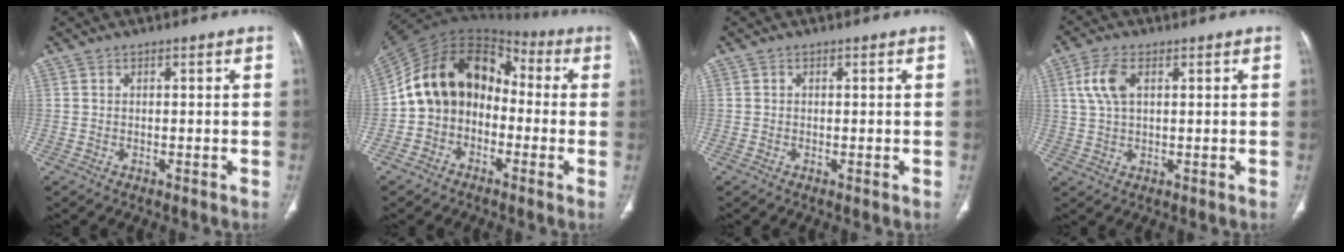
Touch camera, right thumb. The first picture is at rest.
{"total": 15.0, "force": [-1.9, 11.9, 9.0], "torque": [-0.128, 0.067, -0.050]}
{"total": 0.0}
{"total": 6.2, "force": [2.0, 3.3, 4.9], "torque": [-0.113, 0.007, 0.042]}